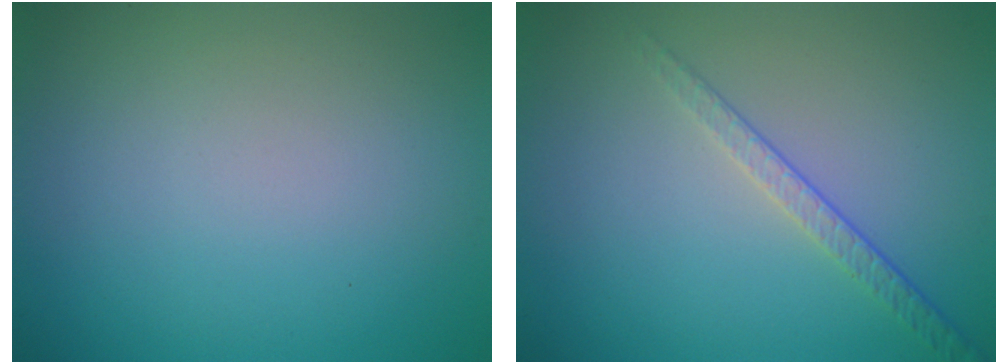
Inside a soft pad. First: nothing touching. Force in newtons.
{"total": 1.9, "press": 1.4, "slide": 1.3}